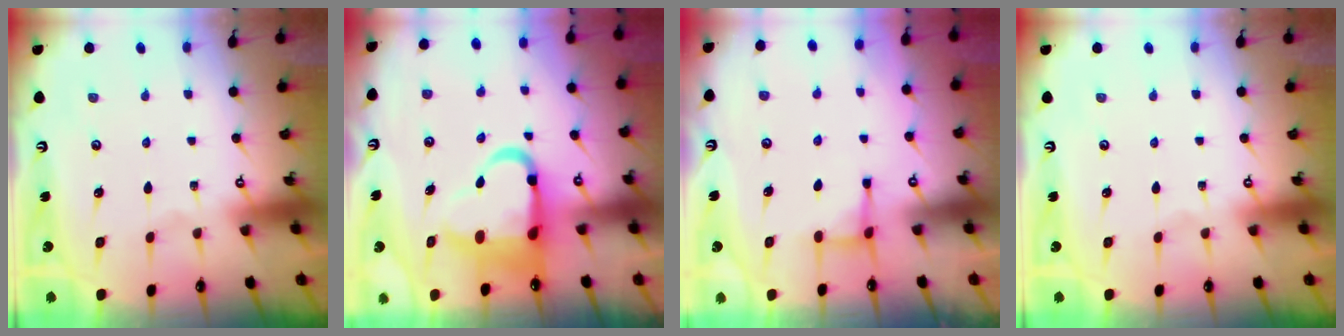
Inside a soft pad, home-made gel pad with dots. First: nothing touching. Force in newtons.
{"total": 12.5, "press": 12.0, "slide": 3.2}
{"total": 3.2, "press": 3.2, "slide": 0.5}
{"total": 0.0}